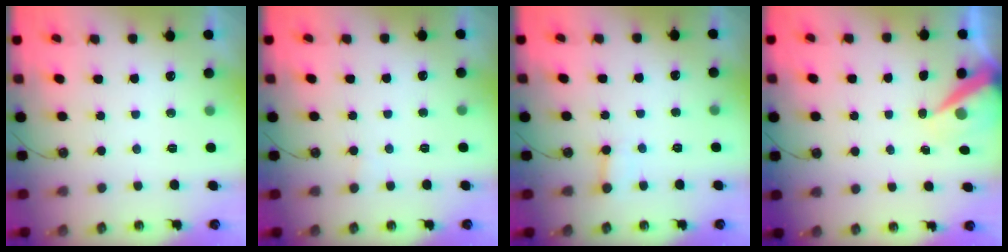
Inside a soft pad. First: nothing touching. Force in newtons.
{"total": 2.9, "press": 2.9, "slide": 0.2}
{"total": 2.2, "press": 2.2, "slide": 0.5}
{"total": 7.0, "press": 7.0, "slide": 0.2}